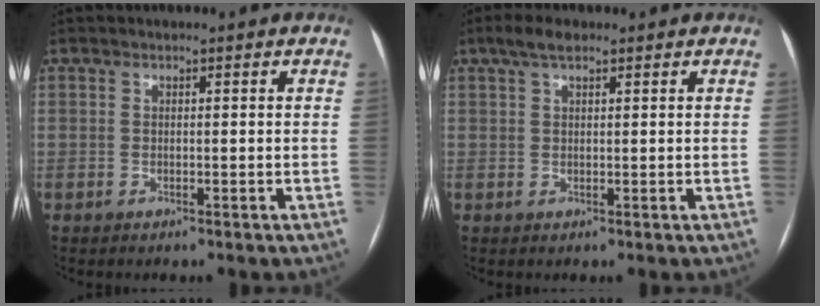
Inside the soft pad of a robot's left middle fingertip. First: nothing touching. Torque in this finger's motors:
{"motor_torque": [0.08, -0.08, 0.02, 0.00]}